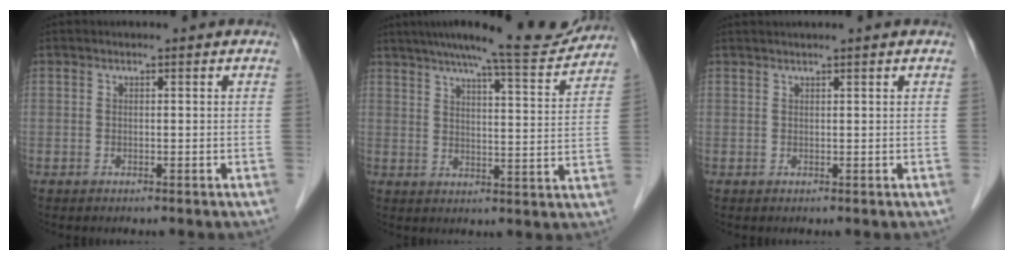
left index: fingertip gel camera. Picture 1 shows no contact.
{"total": 14.6, "force": [13.4, 0.9, 5.9], "torque": [-0.086, -0.007, 0.177]}
{"total": 2.4, "force": [2.0, -0.6, 1.2], "torque": [-0.015, 0.021, 0.041]}